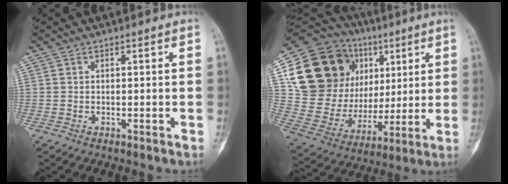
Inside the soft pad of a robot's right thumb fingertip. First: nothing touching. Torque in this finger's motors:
{"motor_torque": [0.96, 1.17, 0.22, -0.10, 0.13]}